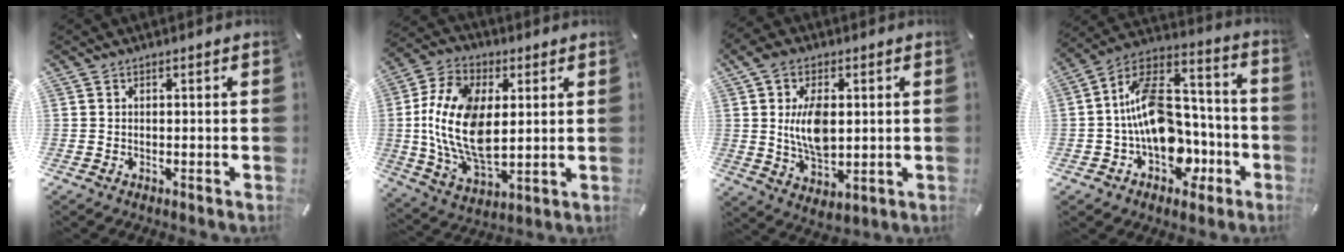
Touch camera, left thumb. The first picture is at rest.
{"total": 17.6, "force": [1.3, 11.0, 13.6], "torque": [-0.317, -0.001, 0.023]}
{"total": 12.6, "force": [1.6, 8.0, 9.6], "torque": [-0.188, 0.001, 0.027]}
{"total": 18.5, "force": [-2.3, 13.7, 12.2], "torque": [-0.208, 0.002, -0.034]}